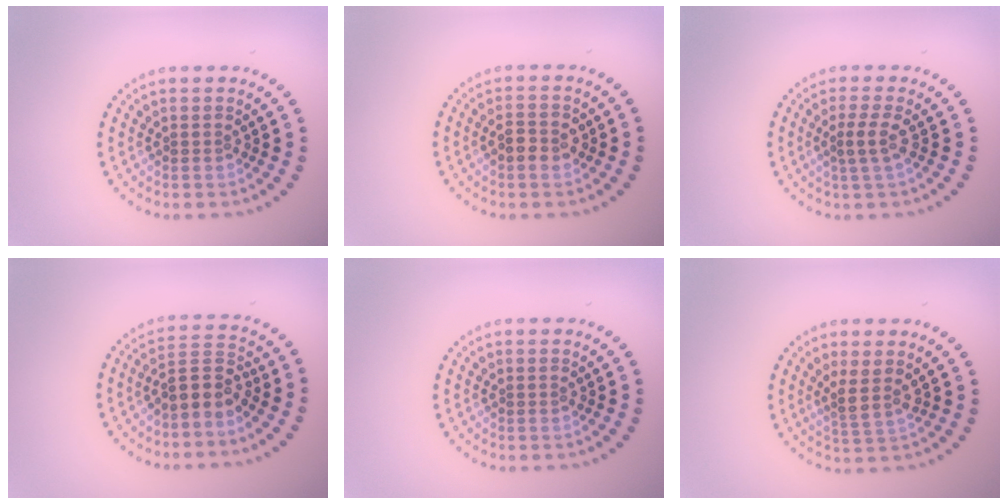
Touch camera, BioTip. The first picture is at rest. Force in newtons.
{"total": 2.1, "press": 2.1, "slide": 0.2}
{"total": 1.8, "press": 1.4, "slide": 1.1}
{"total": 3.2, "press": 2.8, "slide": 1.5}
{"total": 0.0}
{"total": 2.2, "press": 1.6, "slide": 1.5}